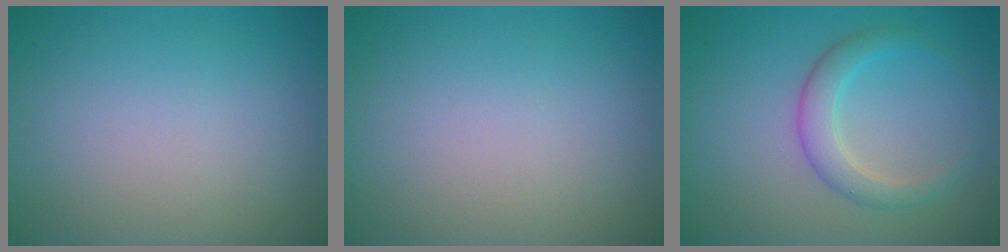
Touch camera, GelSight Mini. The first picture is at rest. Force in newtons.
{"total": 0.0}
{"total": 2.7, "press": 2.7, "slide": 0.1}